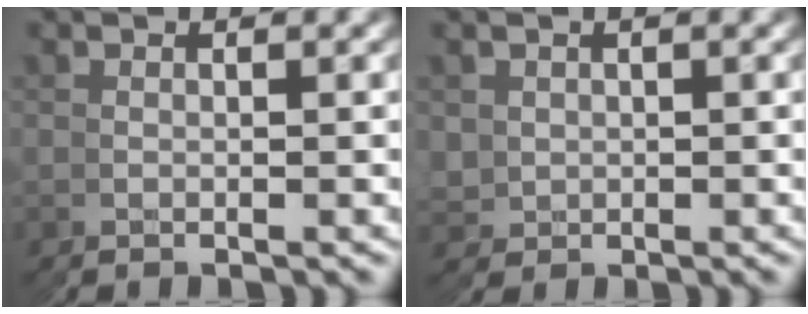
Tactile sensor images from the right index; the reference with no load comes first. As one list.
[{"total": 3.3, "force": [0.2, 3.3, -0.3], "torque": [-0.006, -0.029, 0.019]}]